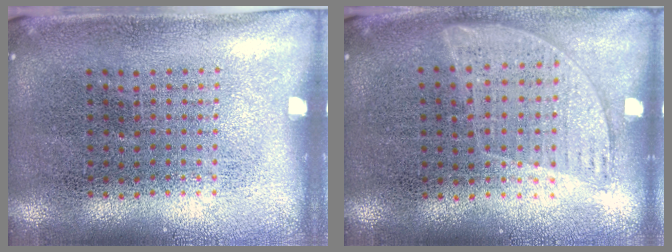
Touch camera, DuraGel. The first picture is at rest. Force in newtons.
{"total": 0.9, "press": 0.7, "slide": 0.5}